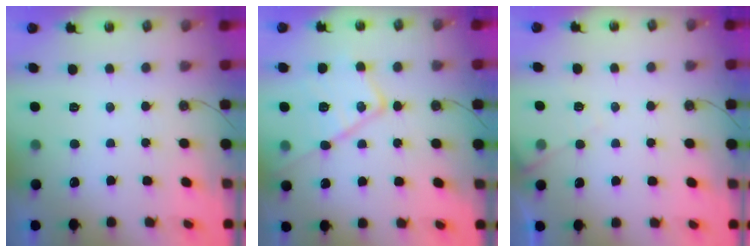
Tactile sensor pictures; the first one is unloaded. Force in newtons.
{"total": 16.7, "press": 16.7, "slide": 1.3}
{"total": 5.7, "press": 5.7, "slide": 0.8}